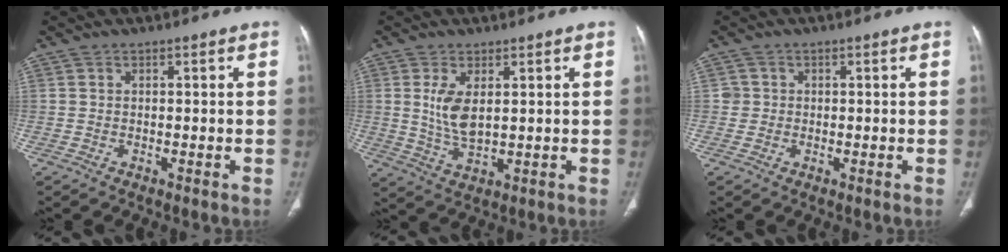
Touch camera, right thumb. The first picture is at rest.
{"total": 6.3, "force": [1.5, 2.9, 5.4], "torque": [-0.106, -0.021, 0.038]}
{"total": 1.7, "force": [0.0, 1.7, 0.0], "torque": [0.013, 0.007, -0.002]}